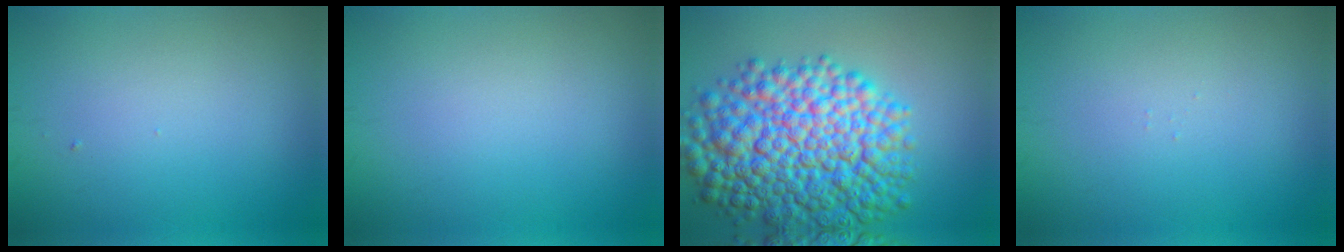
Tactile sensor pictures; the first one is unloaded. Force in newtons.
{"total": 0.0}
{"total": 12.7, "press": 12.7, "slide": 0.3}
{"total": 0.0}